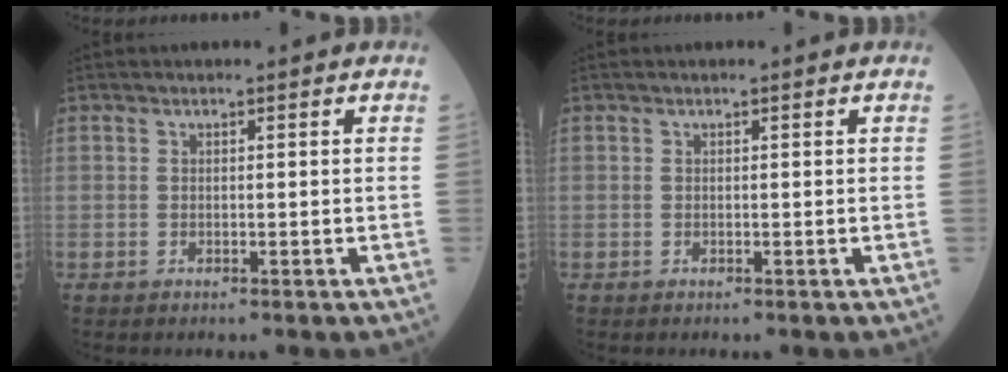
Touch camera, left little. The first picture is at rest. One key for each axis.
{"total": 0.0}